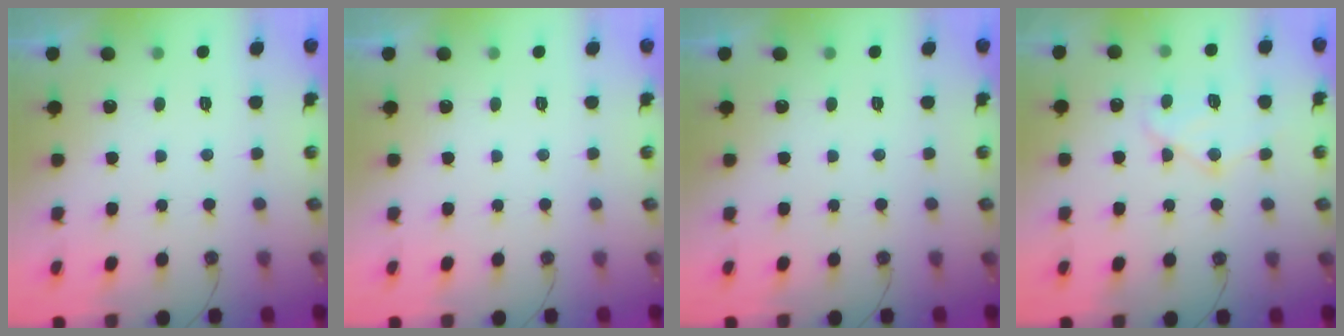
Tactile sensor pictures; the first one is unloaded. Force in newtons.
{"total": 0.0}
{"total": 0.0}
{"total": 12.1, "press": 12.0, "slide": 1.4}